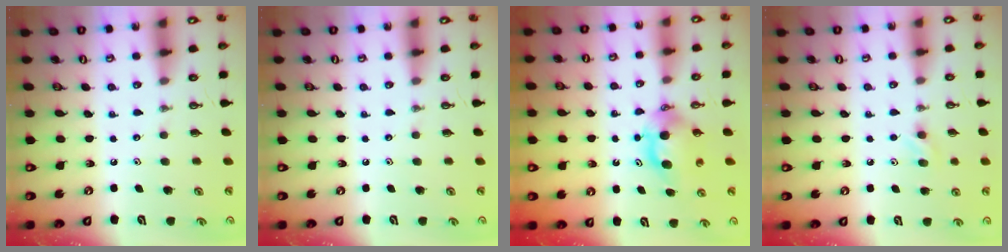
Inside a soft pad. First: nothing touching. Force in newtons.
{"total": 0.0}
{"total": 5.5, "press": 5.5, "slide": 0.7}
{"total": 4.6, "press": 4.3, "slide": 1.6}